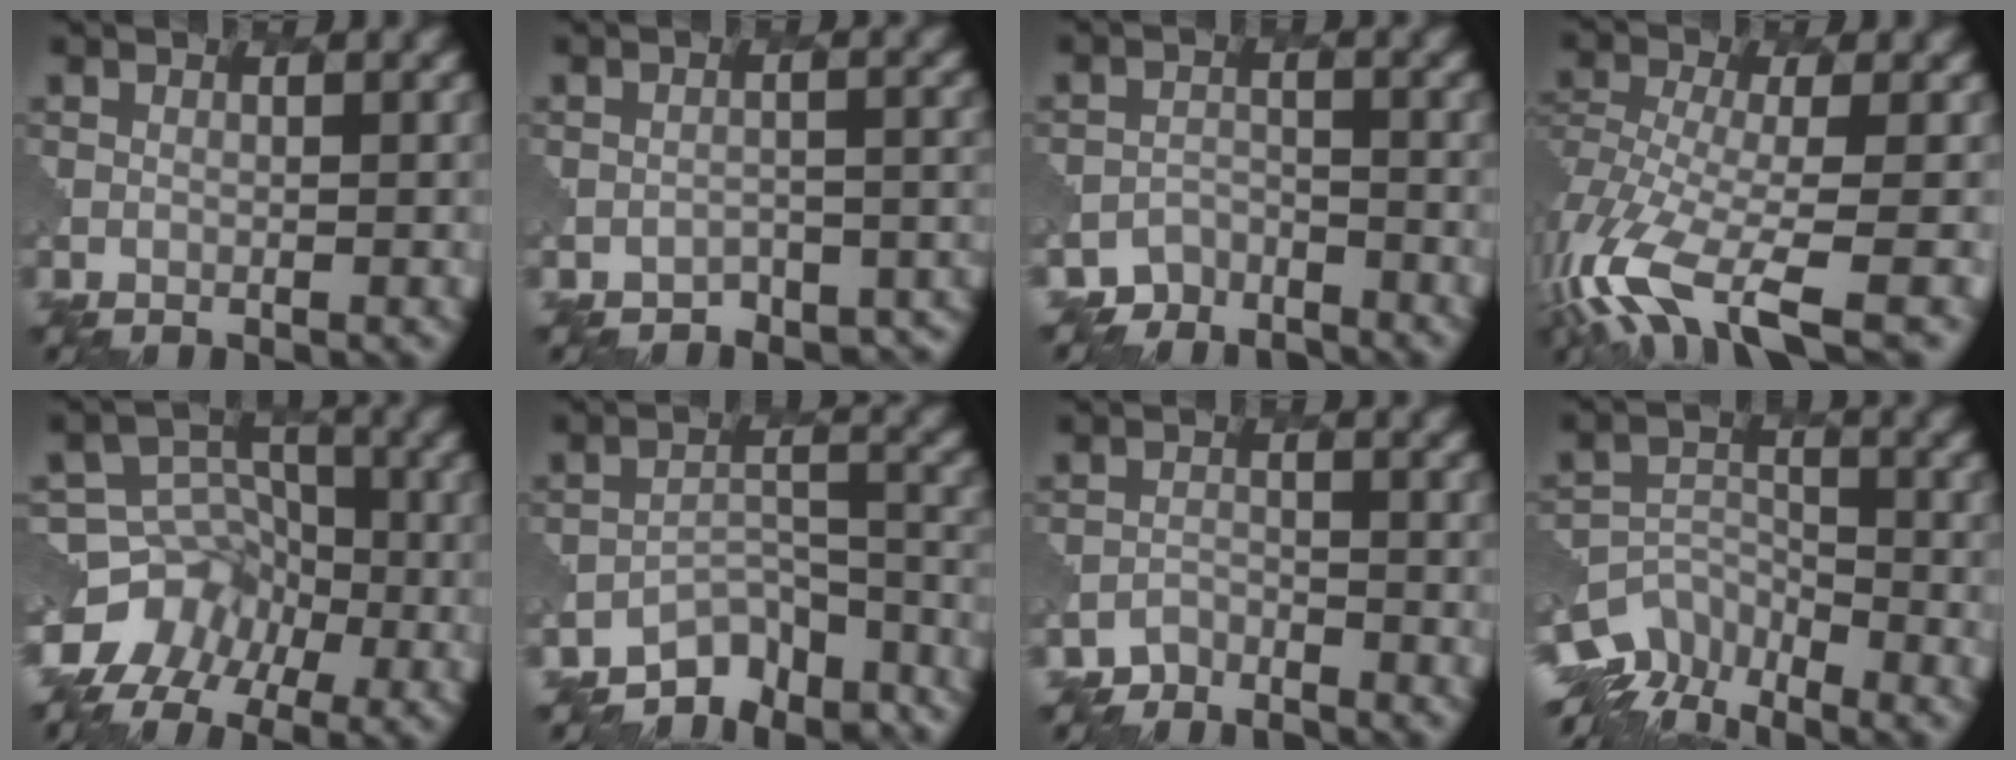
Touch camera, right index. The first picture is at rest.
{"total": 3.4, "force": [-3.1, 1.2, 0.4], "torque": [-0.007, -0.007, -0.032]}
{"total": 3.8, "force": [-3.5, 1.0, -0.7], "torque": [0.012, -0.005, -0.064]}
{"total": 10.2, "force": [-5.7, 3.7, 7.7], "torque": [-0.174, -0.017, -0.099]}
{"total": 9.3, "force": [-5.0, 7.7, 1.7], "torque": [-0.022, -0.004, -0.098]}
{"total": 8.2, "force": [-7.1, 3.2, 2.6], "torque": [-0.031, -0.012, -0.101]}
{"total": 2.6, "force": [-2.5, 0.4, -0.6], "torque": [0.007, -0.004, -0.047]}
{"total": 7.1, "force": [-6.4, 2.6, 1.7], "torque": [-0.030, -0.013, -0.113]}